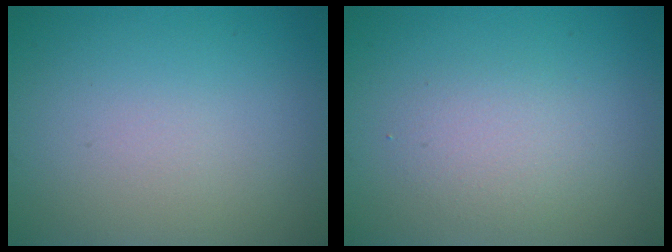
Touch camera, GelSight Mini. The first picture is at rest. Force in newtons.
{"total": 2.1, "press": 2.1, "slide": 0.1}